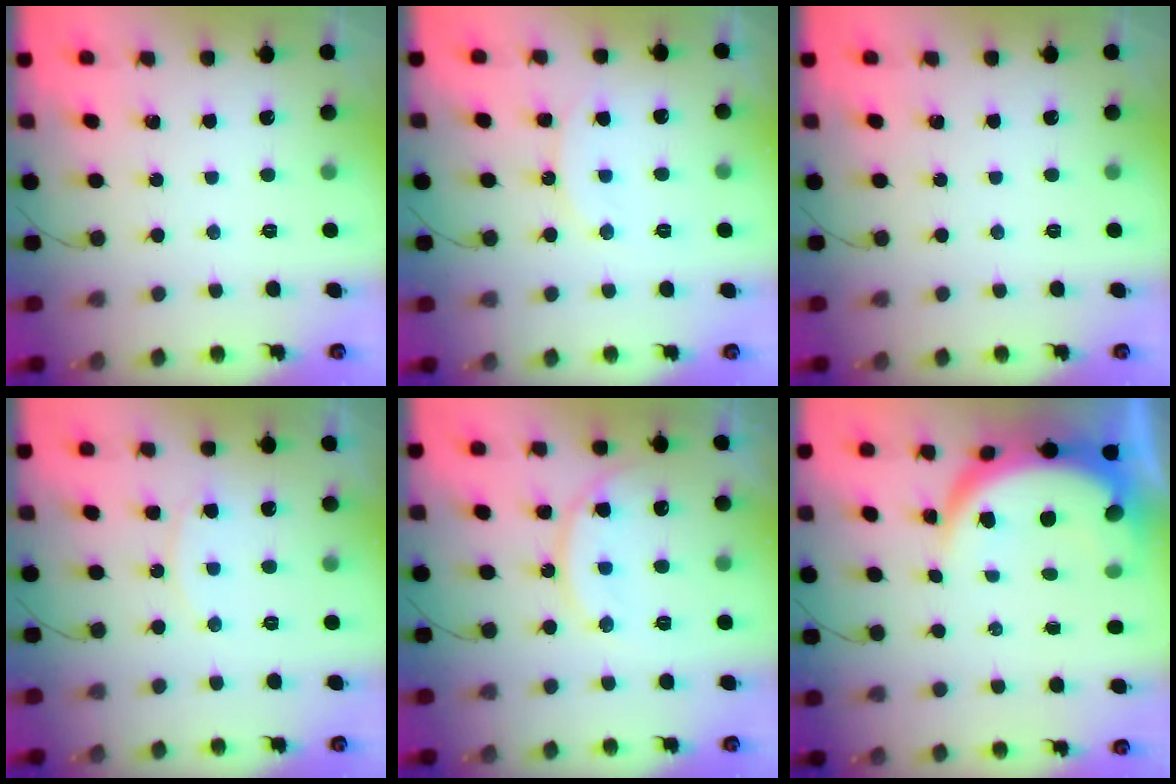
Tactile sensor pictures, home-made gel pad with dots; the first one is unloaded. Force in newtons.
{"total": 8.4, "press": 8.3, "slide": 0.8}
{"total": 0.0}
{"total": 7.2, "press": 7.2, "slide": 0.4}
{"total": 14.2, "press": 14.2, "slide": 1.2}
{"total": 10.0, "press": 9.9, "slide": 1.0}